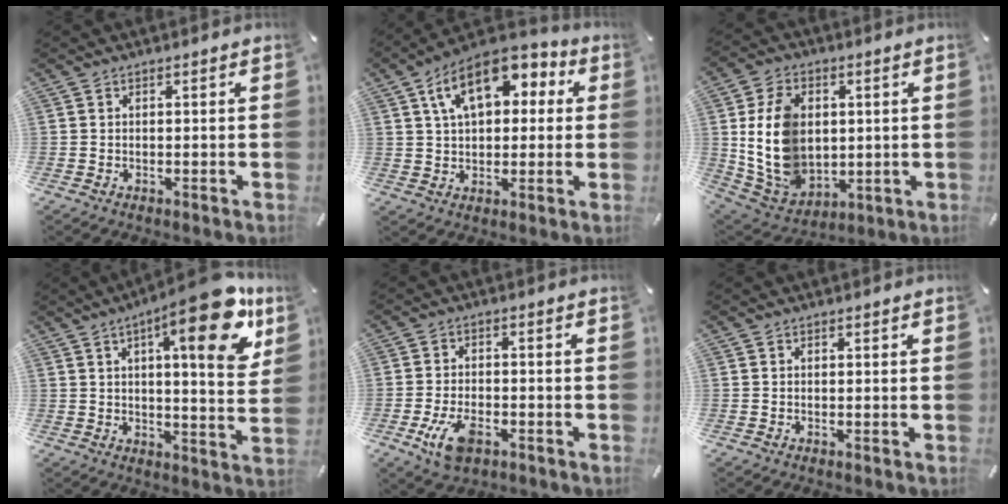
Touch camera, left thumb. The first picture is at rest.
{"total": 14.1, "force": [5.9, 8.4, 9.6], "torque": [-0.171, -0.001, 0.107]}
{"total": 14.8, "force": [1.6, 11.8, 8.8], "torque": [-0.210, 0.001, 0.033]}
{"total": 19.6, "force": [10.0, 5.5, 15.9], "torque": [-0.217, -0.052, 0.146]}
{"total": 7.4, "force": [-3.3, 4.1, 5.2], "torque": [-0.111, 0.004, -0.062]}
{"total": 0.0}